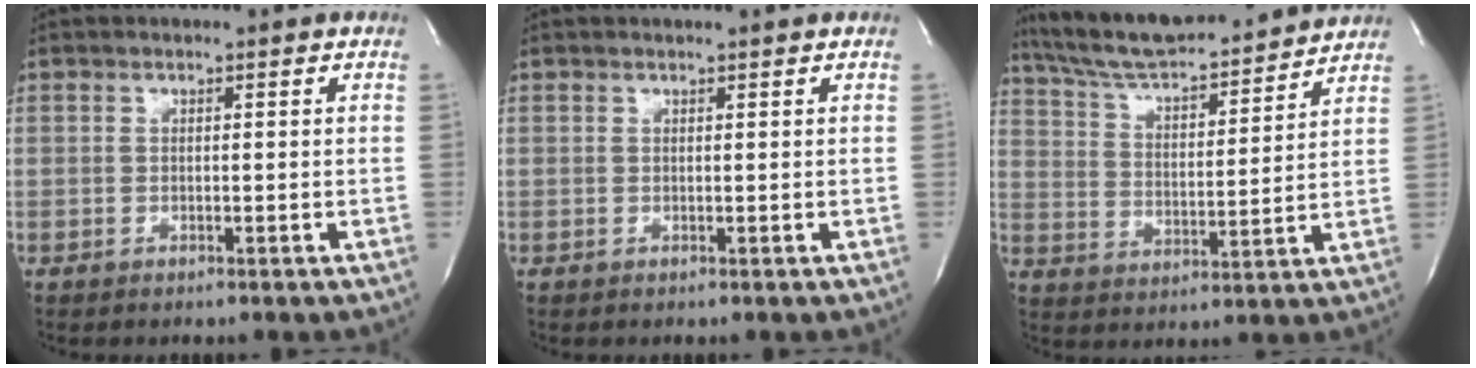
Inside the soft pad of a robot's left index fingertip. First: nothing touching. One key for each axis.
{"total": 1.7, "fx": 1.6, "fy": -0.2, "fz": 0.6, "tx": -0.009, "ty": 0.006, "tz": 0.021}
{"total": 18.8, "fx": 17.1, "fy": 2.4, "fz": 7.3, "tx": -0.127, "ty": 0.018, "tz": 0.271}